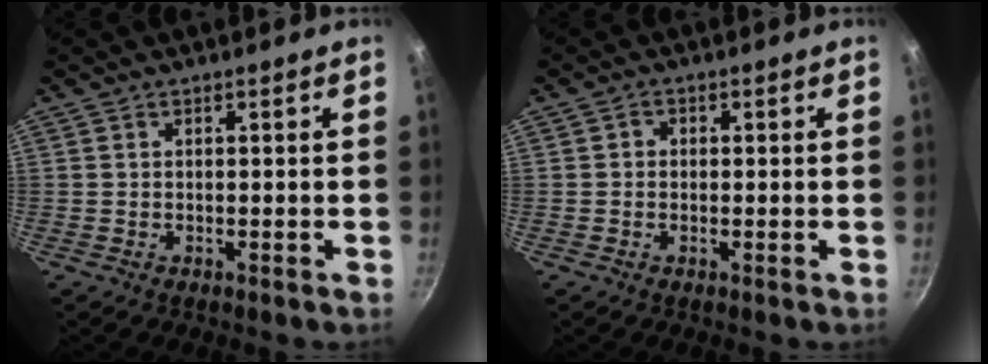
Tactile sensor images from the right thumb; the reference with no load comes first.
{"total": 1.3, "force": [-0.1, 1.2, 0.4], "torque": [-0.004, 0.006, -0.003]}